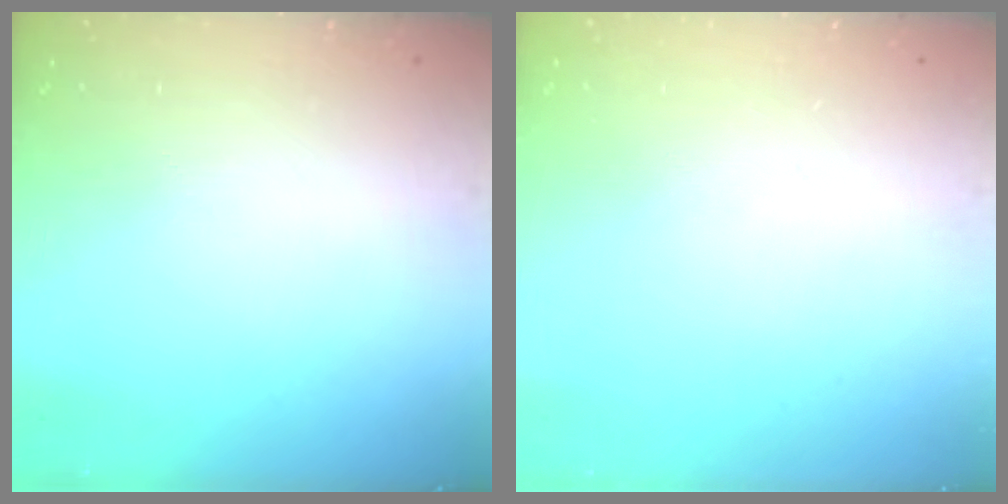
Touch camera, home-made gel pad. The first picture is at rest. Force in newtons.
{"total": 0.0}